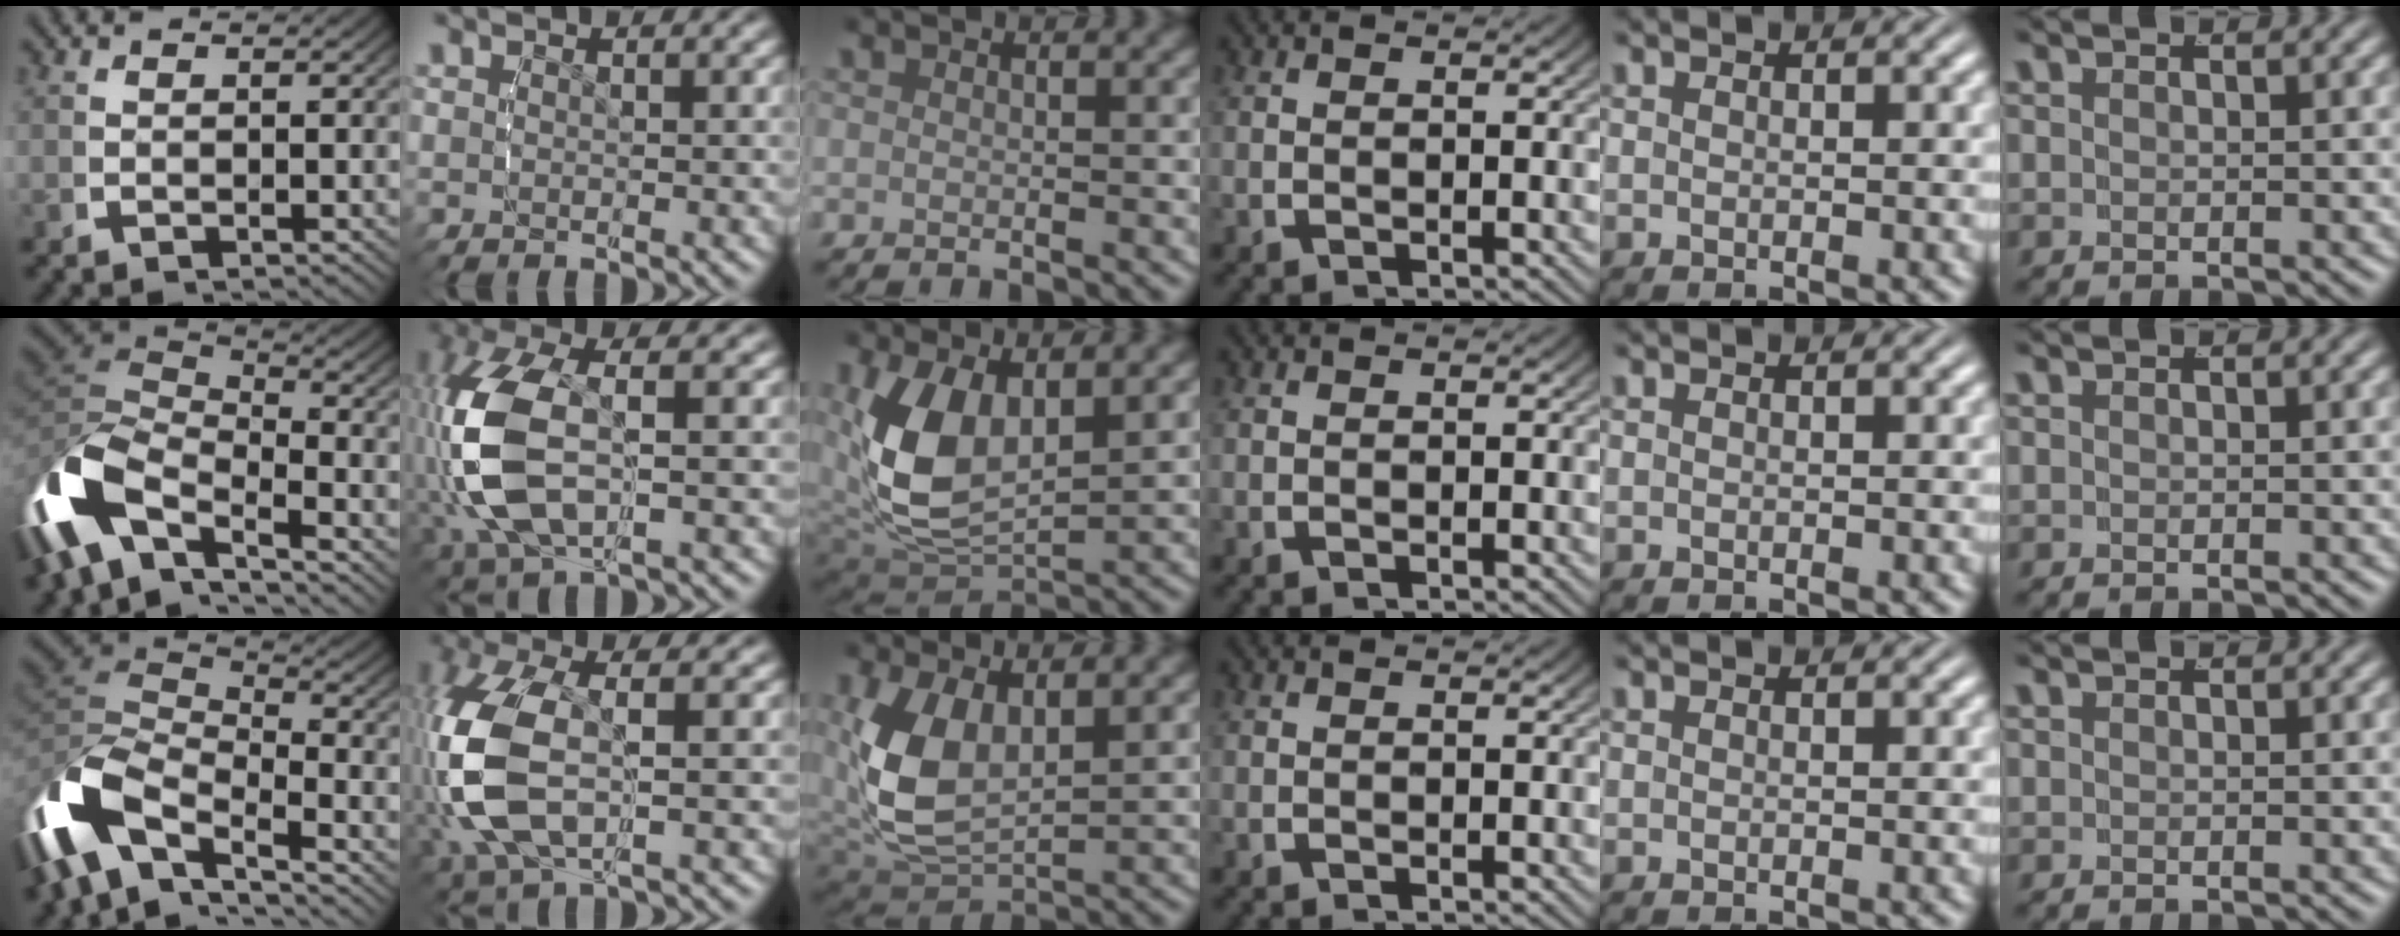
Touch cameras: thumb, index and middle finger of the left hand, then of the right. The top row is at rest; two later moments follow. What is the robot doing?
{"motion": "lift_and_place", "object": "pen"}